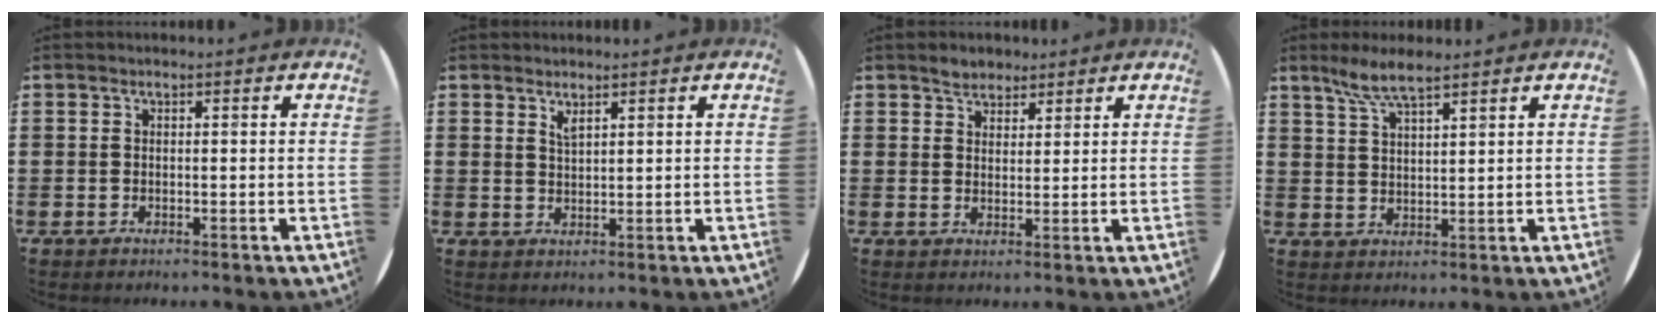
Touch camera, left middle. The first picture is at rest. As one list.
[{"total": 1.6, "force": [1.5, 0.2, 0.7], "torque": [-0.006, -0.002, 0.024]}, {"total": 2.6, "force": [2.3, 1.1, 0.0], "torque": [-0.003, 0.006, 0.046]}, {"total": 5.0, "force": [4.1, 0.6, 2.8], "torque": [-0.064, 0.000, 0.073]}]